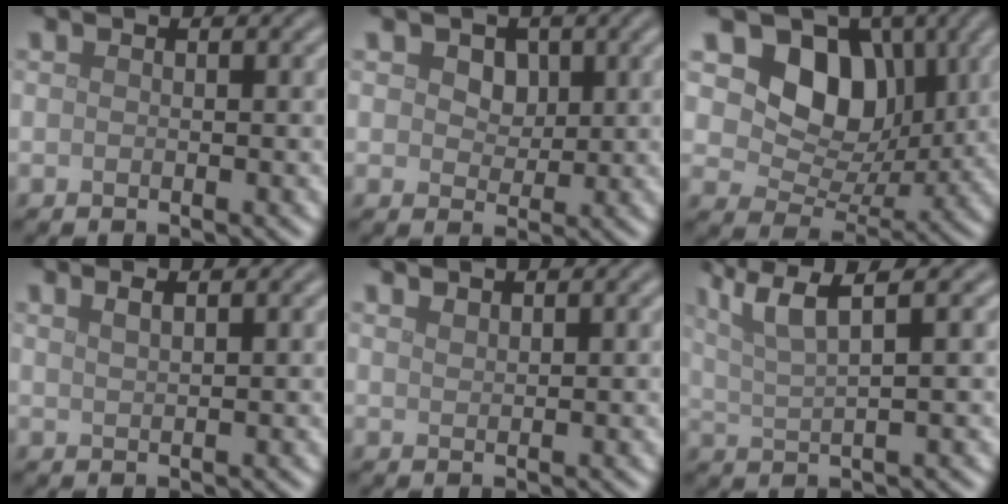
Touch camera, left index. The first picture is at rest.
{"total": 3.2, "force": [1.4, 2.3, 1.7], "torque": [-0.038, 0.003, 0.015]}
{"total": 7.7, "force": [2.6, 5.8, 4.4], "torque": [-0.065, -0.014, 0.030]}
{"total": 1.6, "force": [1.1, 0.6, 1.0], "torque": [-0.009, 0.005, 0.010]}
{"total": 0.9, "force": [0.9, 0.1, 0.2], "torque": [-0.002, 0.000, 0.019]}
{"total": 5.4, "force": [2.9, 1.0, 4.4], "torque": [-0.077, 0.012, 0.055]}